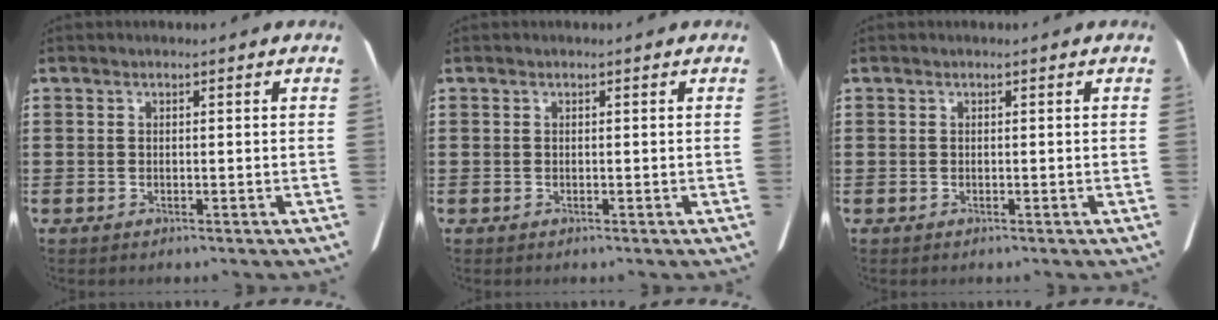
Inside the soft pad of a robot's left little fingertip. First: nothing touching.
{"total": 0.0}
{"total": 0.0}